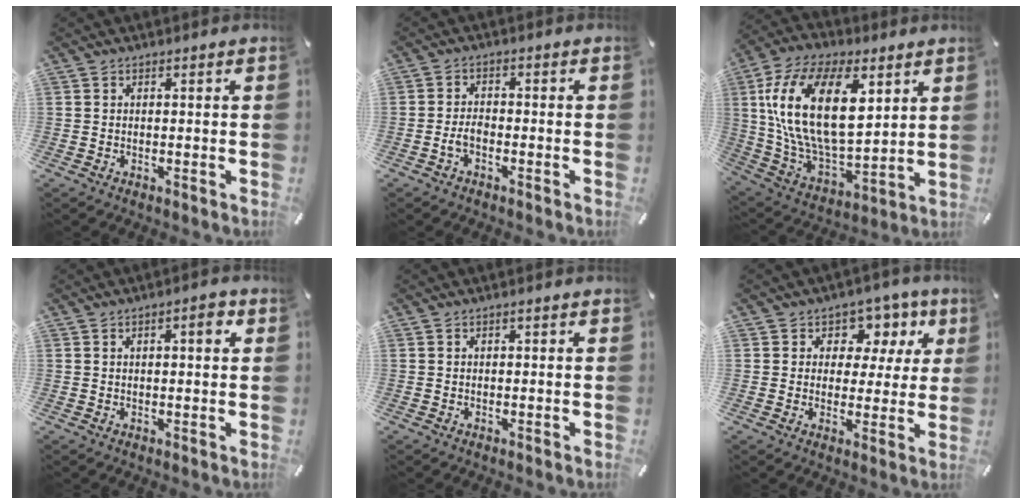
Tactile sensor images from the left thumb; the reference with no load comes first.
{"total": 2.9, "force": [-1.7, 1.4, 1.9], "torque": [-0.037, 0.008, -0.031]}
{"total": 24.0, "force": [7.4, 13.4, 18.5], "torque": [-0.389, -0.027, 0.126]}
{"total": 3.8, "force": [1.2, 1.3, 3.3], "torque": [-0.049, 0.001, 0.013]}
{"total": 0.6, "force": [0.0, 0.3, 0.6], "torque": [-0.011, 0.002, 0.000]}
{"total": 8.5, "force": [3.0, 7.0, 3.8], "torque": [-0.051, -0.018, 0.051]}